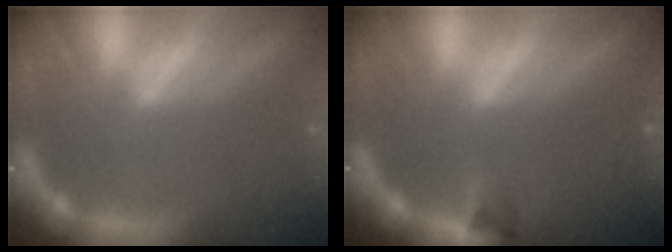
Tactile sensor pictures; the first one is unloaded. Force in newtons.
{"total": 1.4}